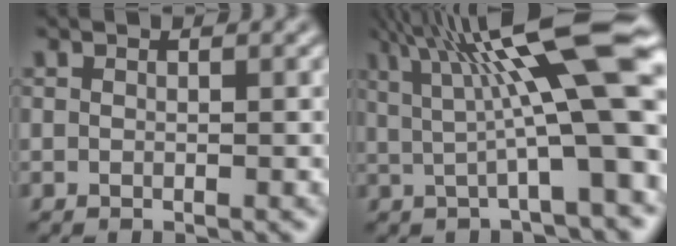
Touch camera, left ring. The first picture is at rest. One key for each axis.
{"total": 13.3, "fx": 3.5, "fy": 2.6, "fz": 12.6, "tx": -0.169, "ty": 0.010, "tz": 0.052}